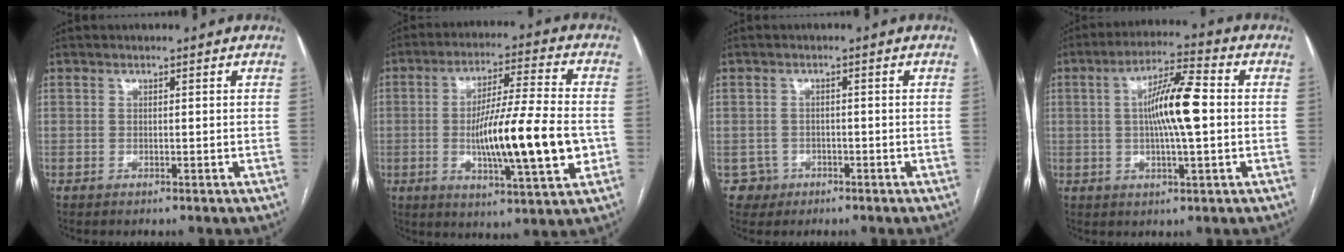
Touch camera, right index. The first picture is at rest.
{"total": 16.5, "force": [-2.4, 1.5, 16.3], "torque": [-0.275, -0.008, -0.039]}
{"total": 2.9, "force": [-1.2, 2.6, -0.5], "torque": [0.016, 0.013, -0.019]}
{"total": 10.1, "force": [0.4, 1.3, 10.0], "torque": [-0.181, 0.014, 0.002]}